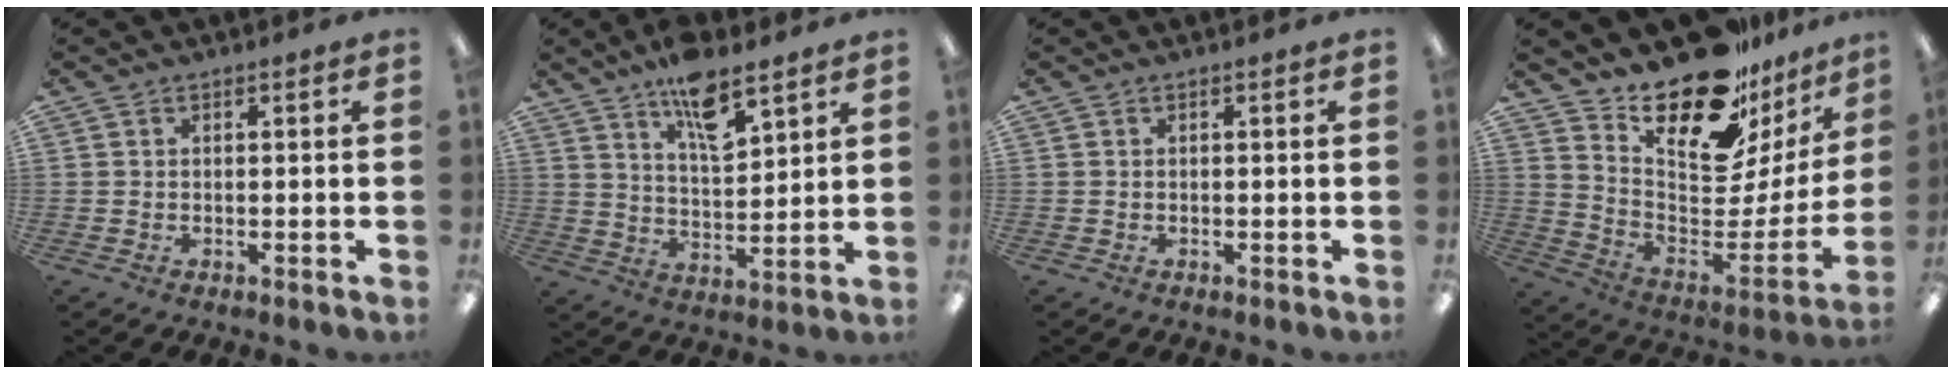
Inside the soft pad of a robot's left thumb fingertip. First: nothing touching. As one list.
[{"total": 11.4, "force": [8.2, 3.8, 6.9], "torque": [-0.106, -0.048, 0.141]}, {"total": 0.0}, {"total": 22.9, "force": [18.3, 8.2, 11.0], "torque": [-0.166, -0.142, 0.314]}]